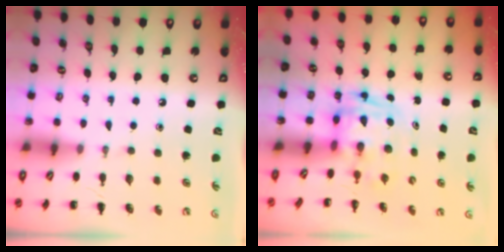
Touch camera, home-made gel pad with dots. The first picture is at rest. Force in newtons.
{"total": 2.8, "press": 2.8, "slide": 0.5}